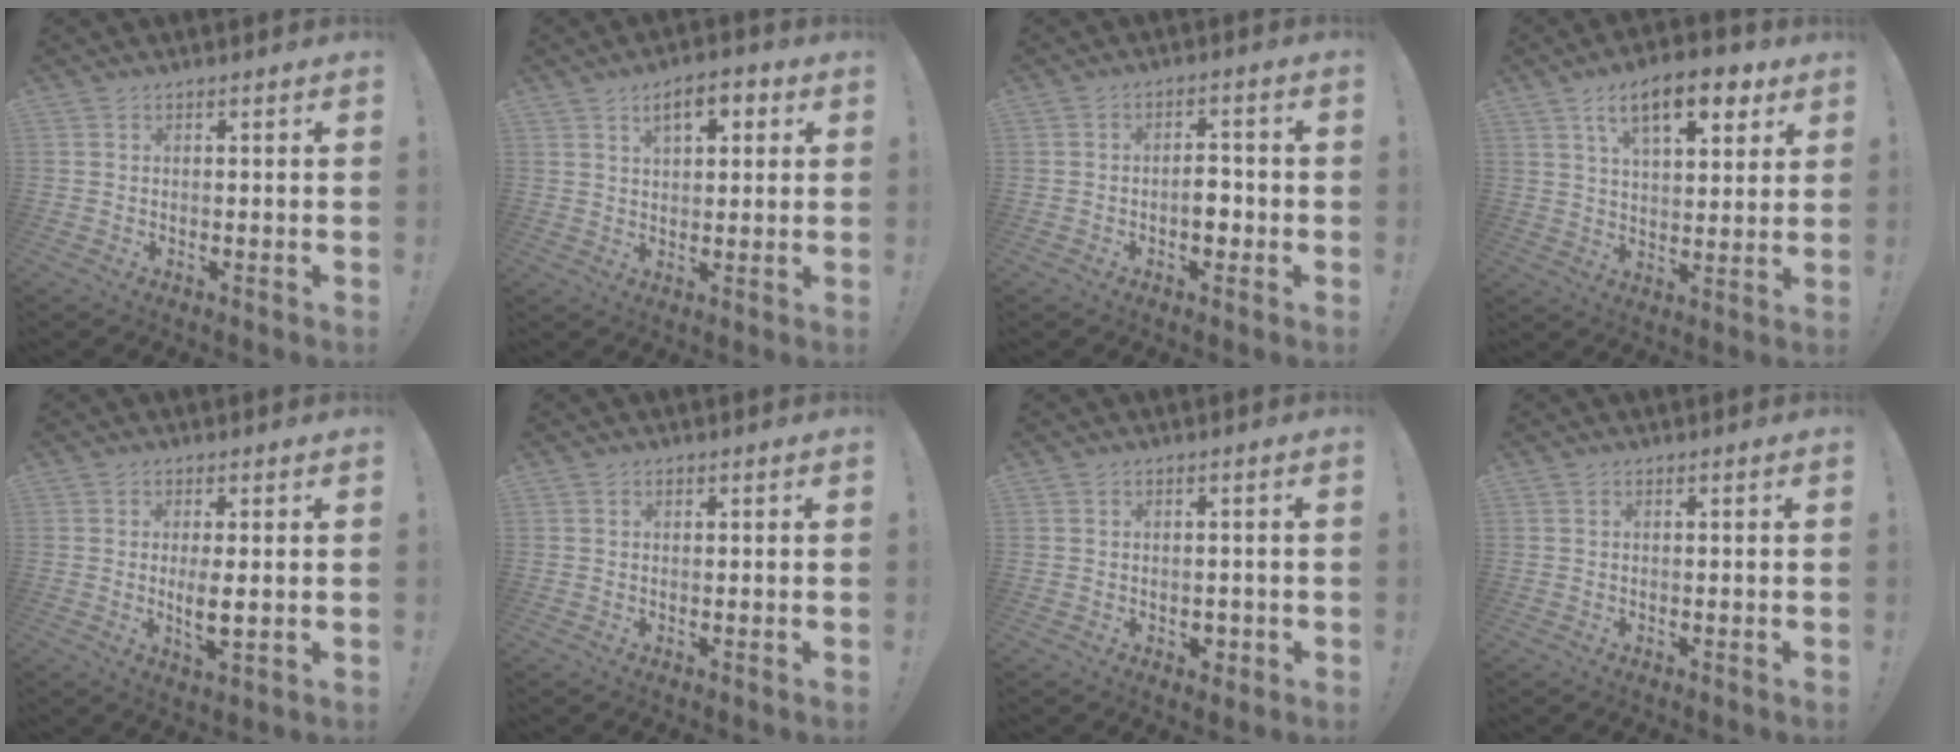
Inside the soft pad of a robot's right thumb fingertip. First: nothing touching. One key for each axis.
{"total": 7.5, "fx": 3.6, "fy": 3.7, "fz": 5.5, "tx": -0.074, "ty": -0.006, "tz": 0.059}
{"total": 5.2, "fx": -1.8, "fy": 3.2, "fz": 3.7, "tx": -0.047, "ty": 0.011, "tz": -0.034}
{"total": 14.7, "fx": 7.5, "fy": 6.3, "fz": 10.9, "tx": -0.162, "ty": -0.025, "tz": 0.125}
{"total": 5.1, "fx": 0.3, "fy": 1.3, "fz": 4.9, "tx": -0.087, "ty": -0.016, "tz": 0.002}
{"total": 0.6, "fx": 0.3, "fy": 0.5, "fz": 0.2, "tx": 0.002, "ty": -0.001, "tz": 0.004}
{"total": 2.6, "fx": -0.8, "fy": 2.0, "fz": 1.4, "tx": -0.005, "ty": 0.001, "tz": -0.014}
{"total": 0.0}